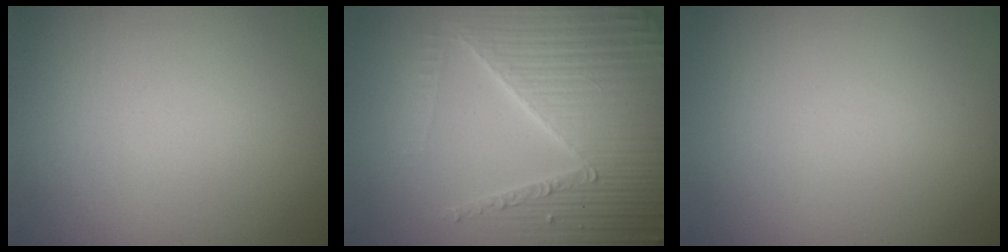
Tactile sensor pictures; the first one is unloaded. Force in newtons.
{"total": 7.1, "press": 6.9, "slide": 1.7}
{"total": 0.0}